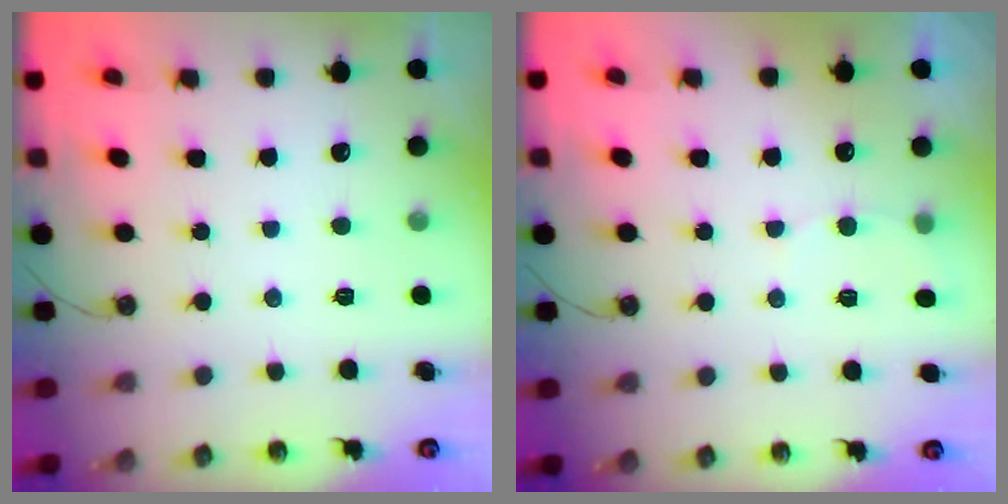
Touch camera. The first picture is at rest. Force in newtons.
{"total": 4.3, "press": 4.2, "slide": 1.2}